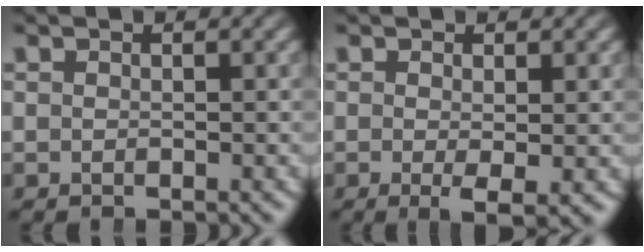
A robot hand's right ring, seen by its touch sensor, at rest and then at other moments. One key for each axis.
{"total": 2.9, "fx": -1.3, "fy": 0.7, "fz": 2.6, "tx": -0.040, "ty": -0.021, "tz": -0.011}